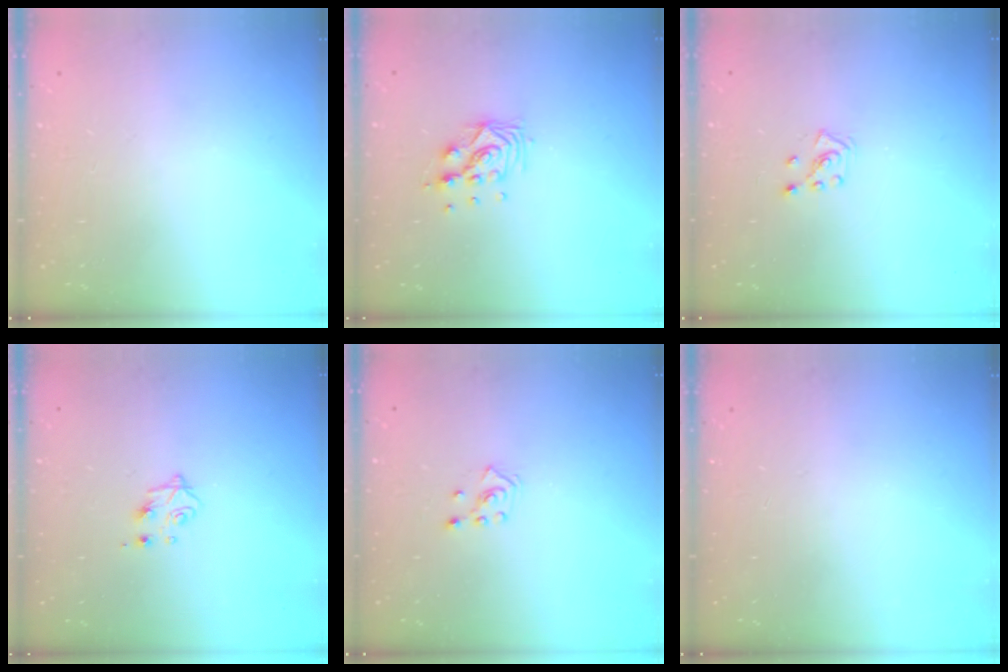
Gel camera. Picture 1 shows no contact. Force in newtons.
{"total": 8.8, "press": 8.7, "slide": 0.9}
{"total": 3.8, "press": 3.8, "slide": 0.4}
{"total": 4.9, "press": 4.8, "slide": 0.7}
{"total": 2.8, "press": 2.7, "slide": 0.7}
{"total": 0.0}